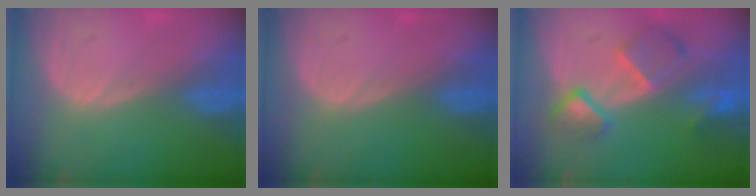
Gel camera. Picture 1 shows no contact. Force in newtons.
{"total": 0.0}
{"total": 7.6, "press": 6.7, "slide": 3.7}